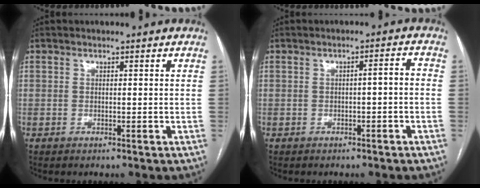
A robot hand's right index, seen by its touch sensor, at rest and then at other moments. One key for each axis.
{"total": 2.2, "fx": -0.6, "fy": 0.4, "fz": 2.1, "tx": -0.028, "ty": 0.012, "tz": -0.007}